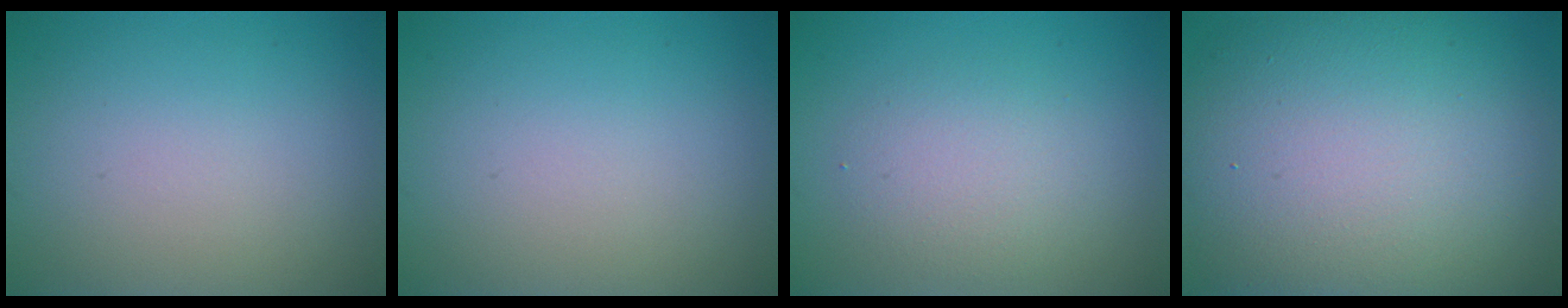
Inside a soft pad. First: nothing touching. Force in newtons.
{"total": 0.0}
{"total": 2.9, "press": 2.9, "slide": 0.2}
{"total": 15.2, "press": 15.2, "slide": 0.5}